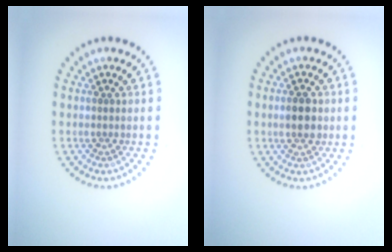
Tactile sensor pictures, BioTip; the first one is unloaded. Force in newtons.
{"total": 2.8, "press": 2.8, "slide": 0.2}